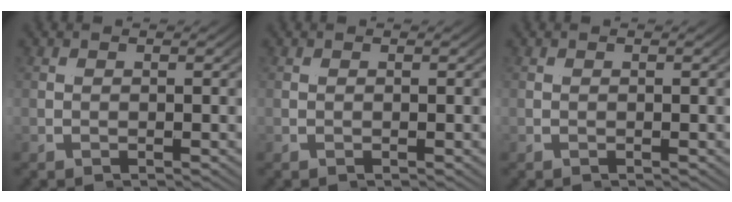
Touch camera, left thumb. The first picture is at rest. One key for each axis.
{"total": 0.0}
{"total": 0.0}